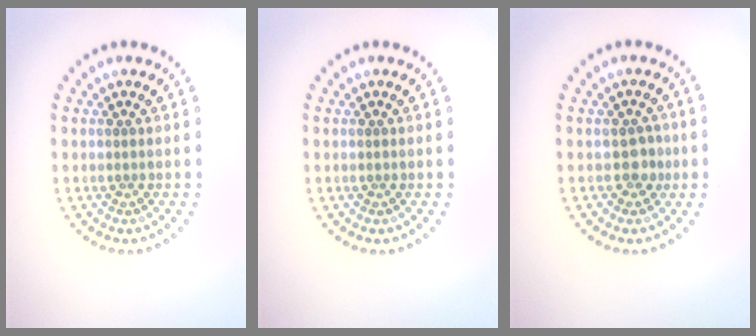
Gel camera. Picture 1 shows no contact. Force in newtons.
{"total": 0.0}
{"total": 1.6, "press": 1.4, "slide": 0.7}